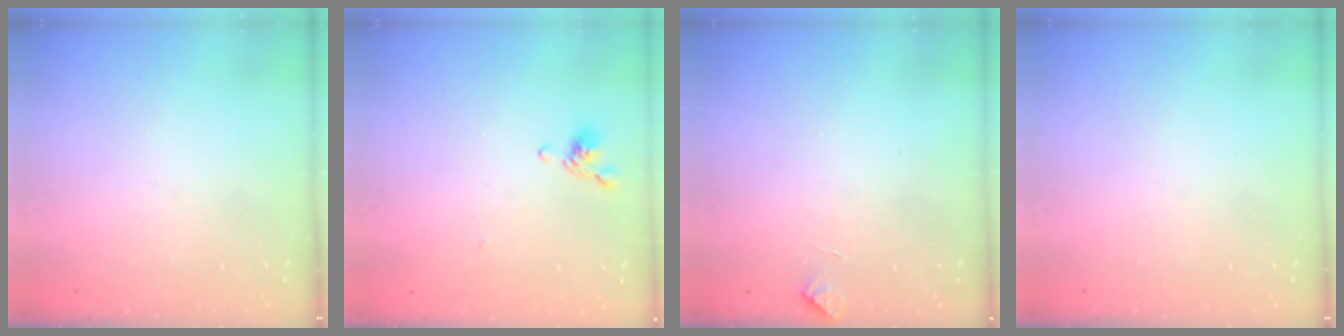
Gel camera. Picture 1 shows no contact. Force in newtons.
{"total": 4.1, "press": 4.1, "slide": 0.6}
{"total": 4.0, "press": 3.9, "slide": 0.6}
{"total": 0.0}